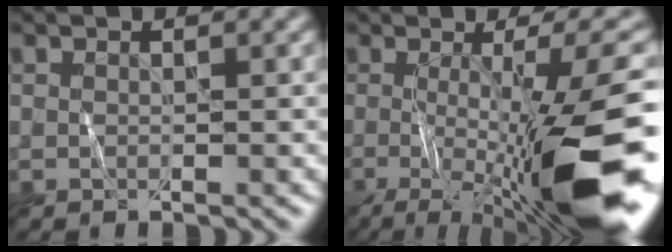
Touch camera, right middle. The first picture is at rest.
{"total": 12.9, "force": [-2.8, 2.3, 12.3], "torque": [-0.165, -0.003, -0.033]}